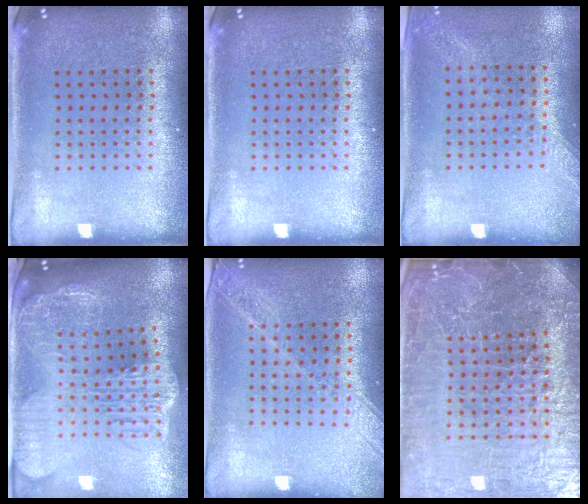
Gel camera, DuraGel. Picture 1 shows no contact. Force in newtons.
{"total": 0.0}
{"total": 1.2, "press": 1.2, "slide": 0.4}
{"total": 3.7, "press": 2.9, "slide": 2.2}
{"total": 1.7, "press": 1.5, "slide": 0.8}
{"total": 6.2, "press": 5.7, "slide": 2.6}